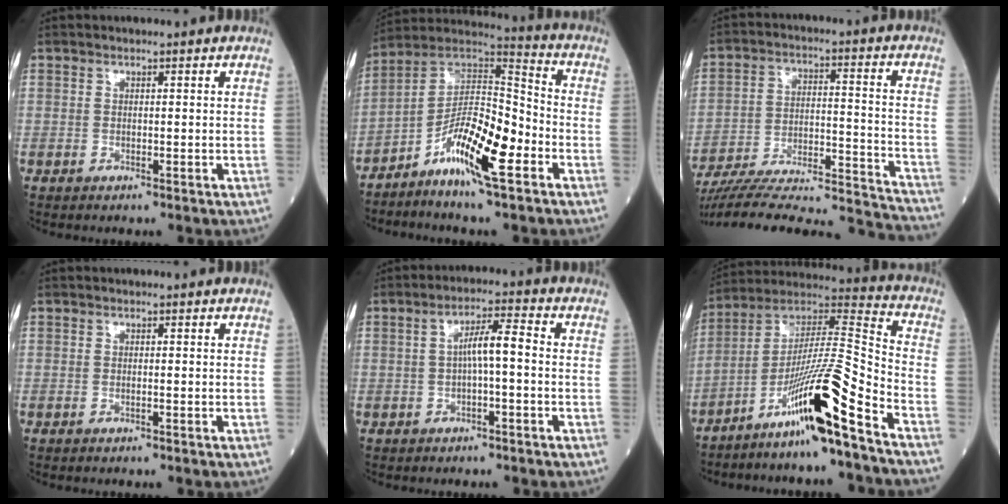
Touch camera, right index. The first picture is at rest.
{"total": 13.1, "force": [-5.9, 2.4, 11.4], "torque": [-0.197, 0.013, -0.110]}
{"total": 26.7, "force": [-25.0, 1.3, 9.3], "torque": [-0.122, -0.013, -0.361]}
{"total": 0.0}
{"total": 4.8, "force": [-0.2, 0.6, 4.7], "torque": [-0.082, 0.014, -0.002]}
{"total": 16.2, "force": [-9.8, -0.9, 12.9], "torque": [-0.240, -0.002, -0.175]}